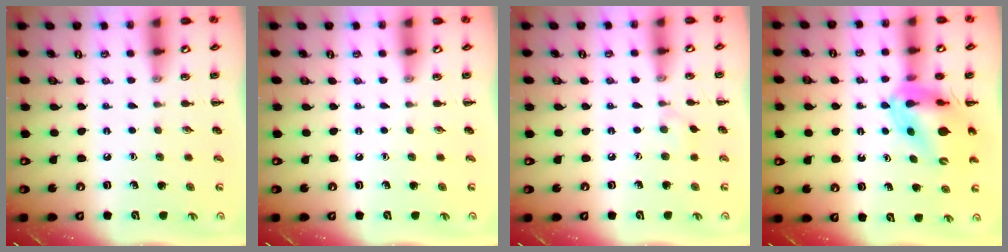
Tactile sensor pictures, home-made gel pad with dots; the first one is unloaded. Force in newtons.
{"total": 0.0}
{"total": 3.4, "press": 3.1, "slide": 1.2}
{"total": 13.2, "press": 12.7, "slide": 3.6}